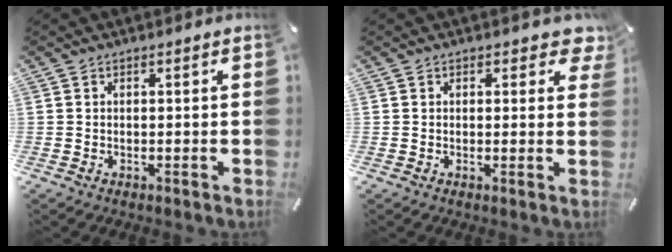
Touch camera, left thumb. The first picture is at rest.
{"total": 2.9, "force": [1.6, 1.7, 1.8], "torque": [-0.016, -0.002, 0.023]}